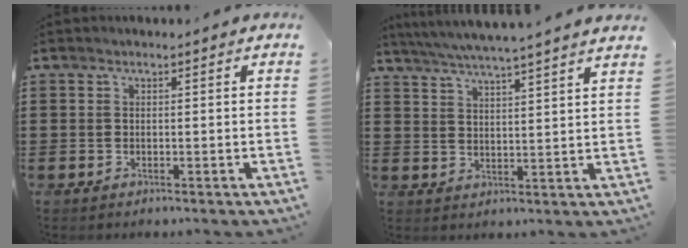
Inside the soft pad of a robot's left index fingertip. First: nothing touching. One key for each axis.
{"total": 4.8, "fx": 4.5, "fy": -0.8, "fz": 1.4, "tx": -0.044, "ty": -0.024, "tz": 0.077}